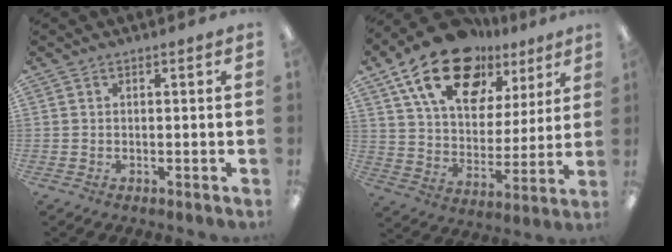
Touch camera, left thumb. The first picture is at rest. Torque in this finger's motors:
{"motor_torque": [0.36, 1.01, 1.94, -0.83, 0.19]}